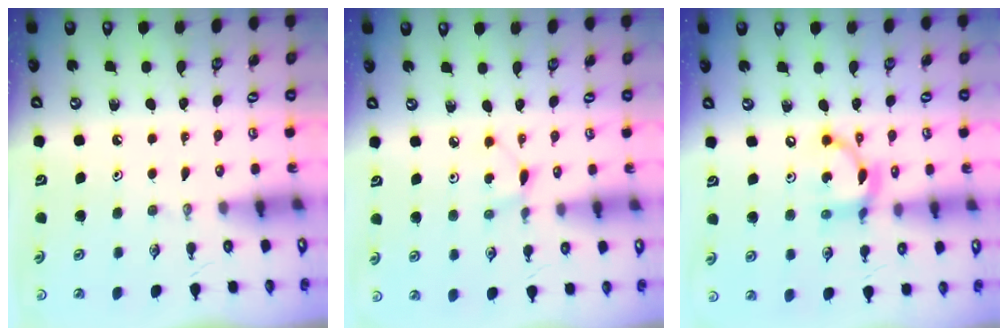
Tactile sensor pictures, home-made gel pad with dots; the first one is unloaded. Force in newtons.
{"total": 3.8, "press": 3.8, "slide": 0.5}
{"total": 11.7, "press": 11.7, "slide": 0.9}